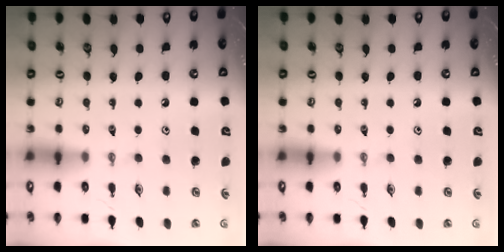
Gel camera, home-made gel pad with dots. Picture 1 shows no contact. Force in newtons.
{"total": 0.0}